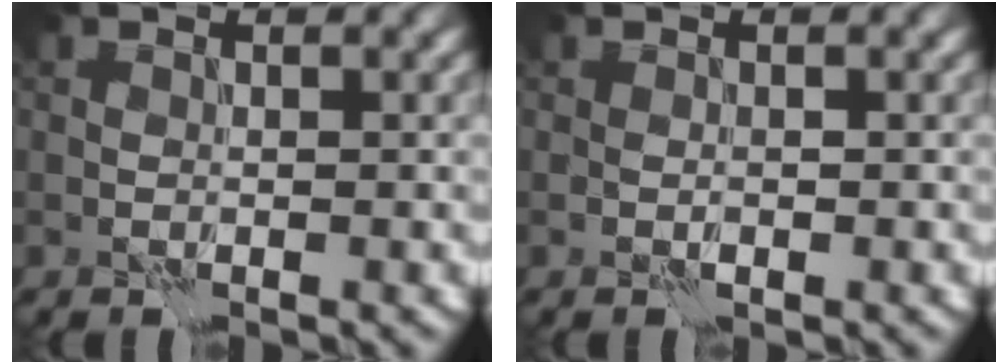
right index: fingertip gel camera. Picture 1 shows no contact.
{"total": 0.7, "force": [-0.3, 0.4, 0.5], "torque": [-0.011, 0.001, -0.006]}